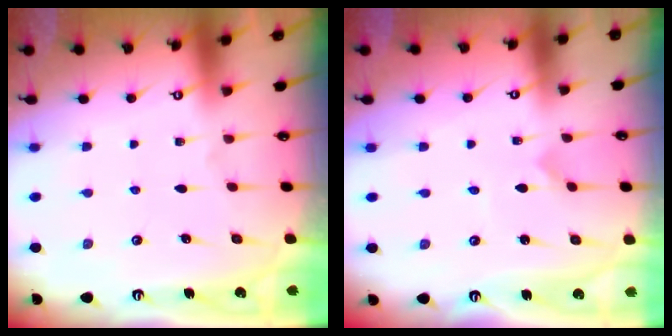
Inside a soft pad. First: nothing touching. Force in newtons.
{"total": 0.0}